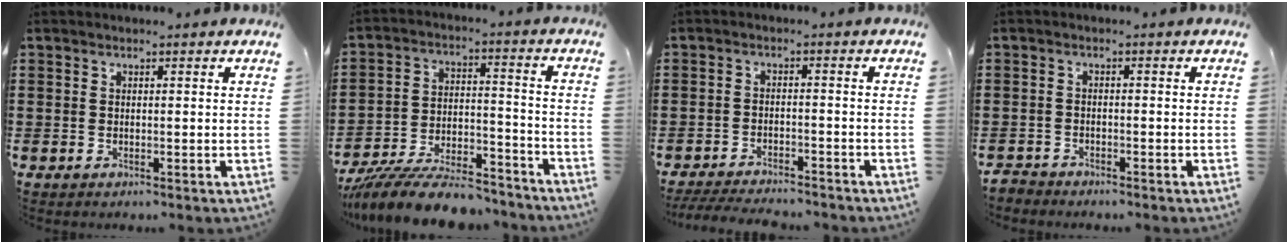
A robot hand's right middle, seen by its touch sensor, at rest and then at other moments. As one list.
[{"total": 10.9, "force": [-9.8, 1.9, 4.2], "torque": [-0.070, 0.028, -0.190]}, {"total": 4.0, "force": [-3.9, 0.5, 0.7], "torque": [-0.018, 0.000, -0.082]}, {"total": 2.2, "force": [-2.1, 0.5, -0.2], "torque": [-0.003, 0.002, -0.048]}]